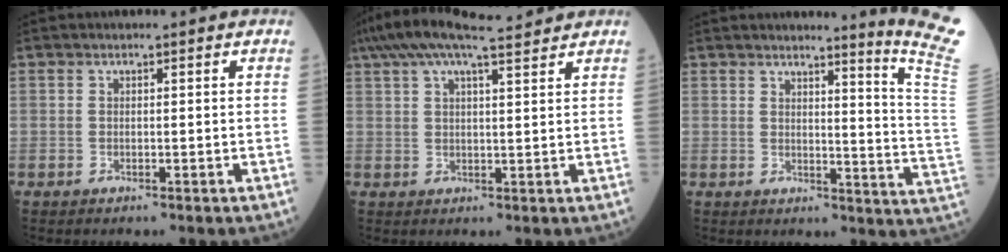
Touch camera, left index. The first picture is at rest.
{"total": 12.5, "force": [10.5, 0.9, 6.6], "torque": [-0.126, 0.041, 0.165]}
{"total": 11.4, "force": [9.2, -4.4, 5.0], "torque": [-0.071, -0.115, 0.093]}